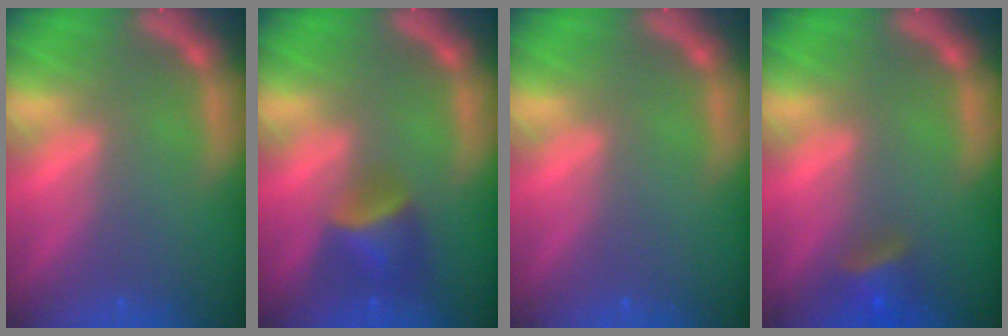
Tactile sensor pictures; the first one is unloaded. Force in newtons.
{"total": 4.0}
{"total": 0.0}
{"total": 2.9}